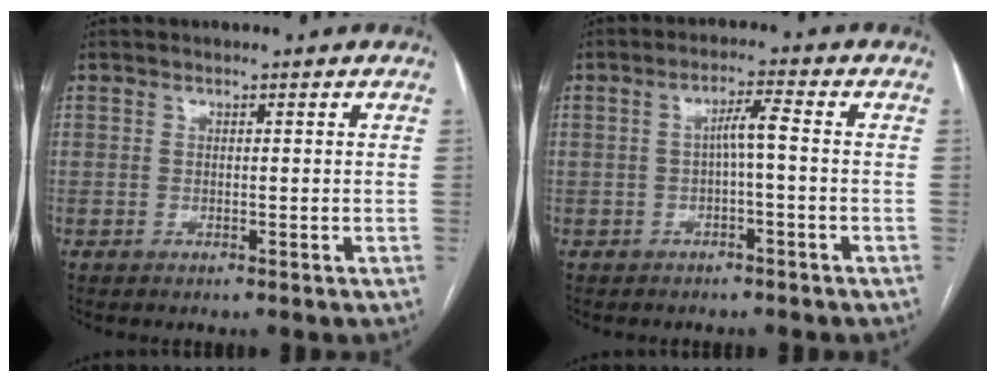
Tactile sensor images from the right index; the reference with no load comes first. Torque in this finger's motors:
{"motor_torque": [0.68, -0.15, 0.08, 0.07]}